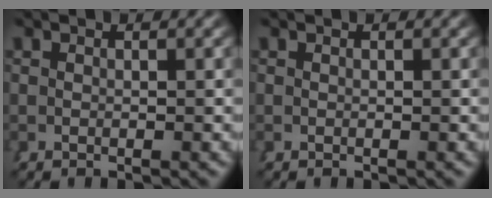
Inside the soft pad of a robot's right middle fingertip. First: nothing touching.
{"total": 0.0}